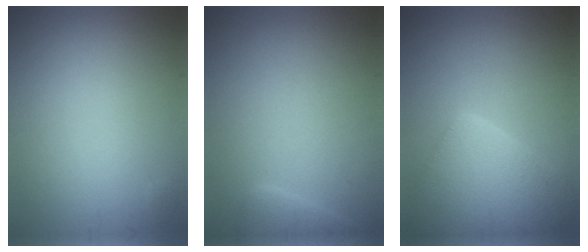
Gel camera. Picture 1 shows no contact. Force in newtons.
{"total": 1.9, "press": 1.8, "slide": 0.2}
{"total": 6.5, "press": 6.5, "slide": 0.4}